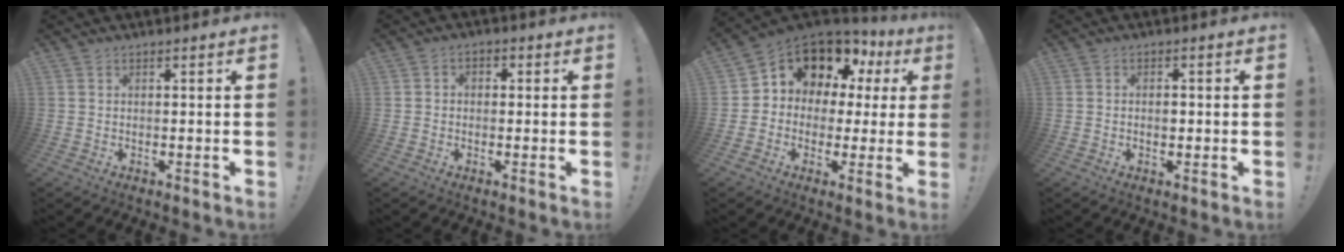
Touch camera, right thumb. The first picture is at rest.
{"total": 2.4, "force": [-1.2, 1.7, 1.2], "torque": [-0.017, 0.010, -0.023]}
{"total": 8.0, "force": [3.2, 6.6, 3.2], "torque": [-0.053, -0.031, 0.065]}
{"total": 1.9, "force": [-0.6, 1.2, 1.4], "torque": [-0.016, 0.003, -0.014]}